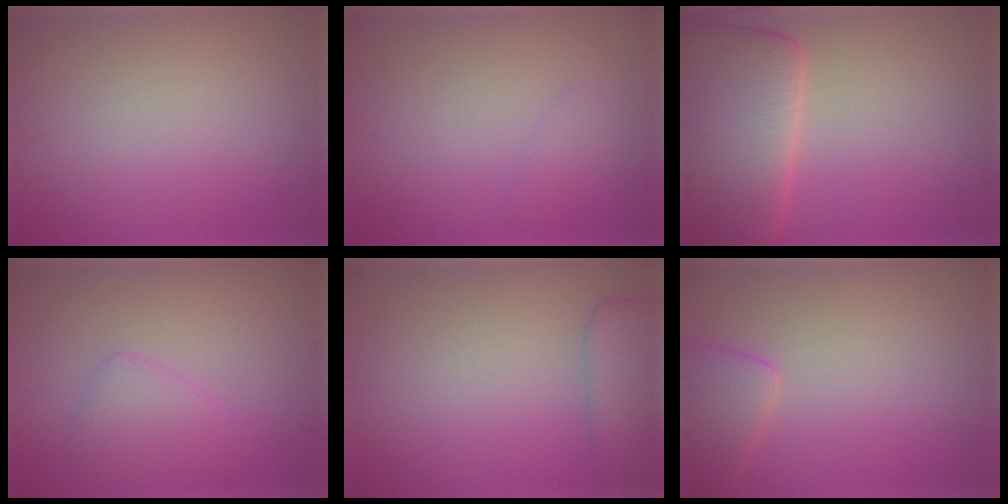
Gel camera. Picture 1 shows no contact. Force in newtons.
{"total": 0.9, "press": 0.9, "slide": 0.1}
{"total": 10.1, "press": 10.1, "slide": 0.5}
{"total": 2.4, "press": 2.4, "slide": 0.1}
{"total": 4.2, "press": 4.2, "slide": 0.3}
{"total": 2.8, "press": 2.7, "slide": 0.3}